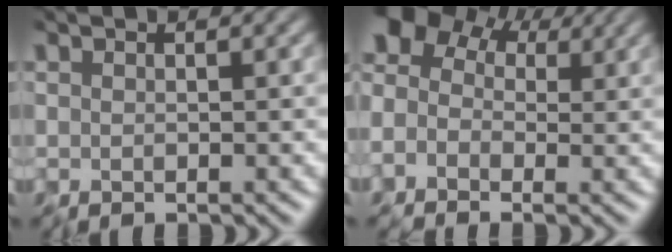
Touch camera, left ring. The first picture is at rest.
{"total": 5.8, "force": [0.8, 4.4, 3.7], "torque": [-0.059, 0.027, -0.011]}